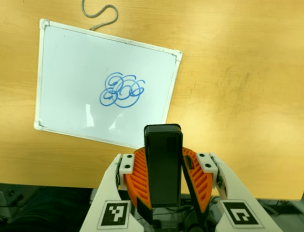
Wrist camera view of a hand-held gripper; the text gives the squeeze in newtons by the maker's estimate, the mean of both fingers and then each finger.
{"total": 6.7, "left": 6.7, "right": 6.7}